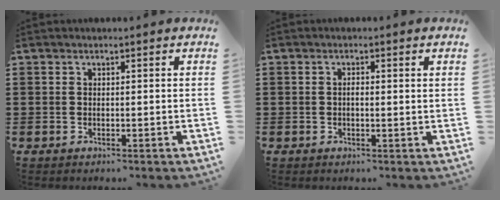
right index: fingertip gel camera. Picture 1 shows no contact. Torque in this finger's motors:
{"motor_torque": [0.06, 0.20, 0.00, 0.00]}